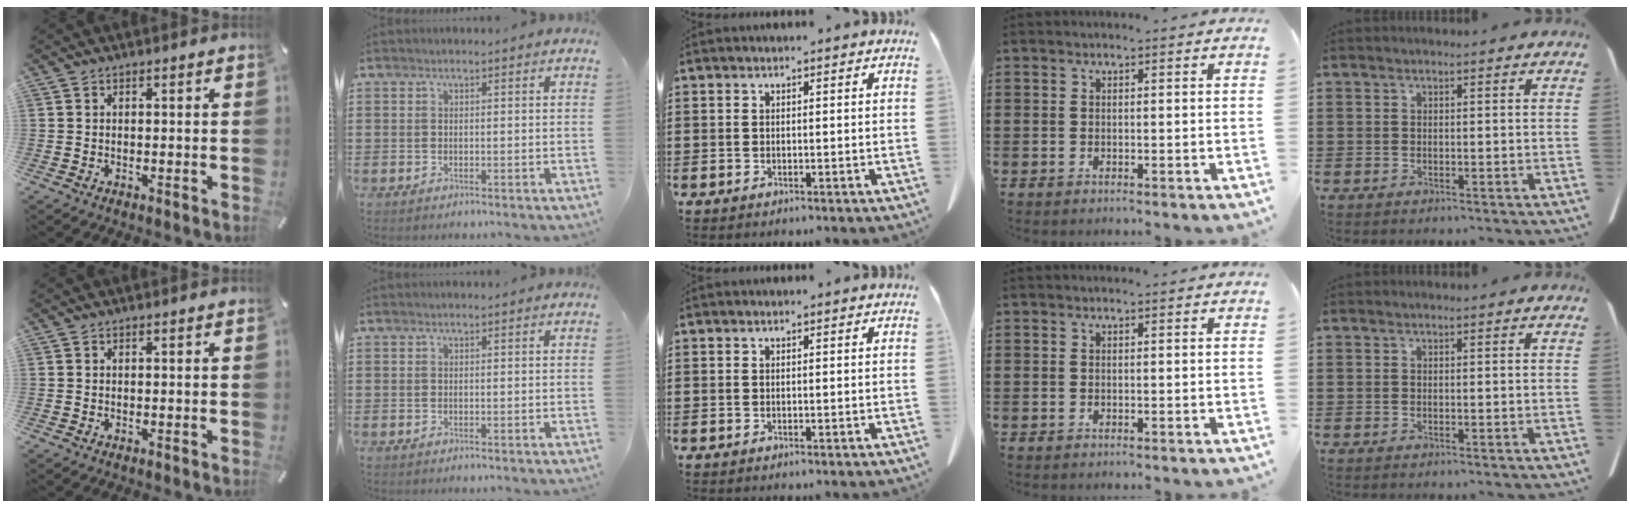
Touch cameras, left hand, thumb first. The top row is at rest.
{}